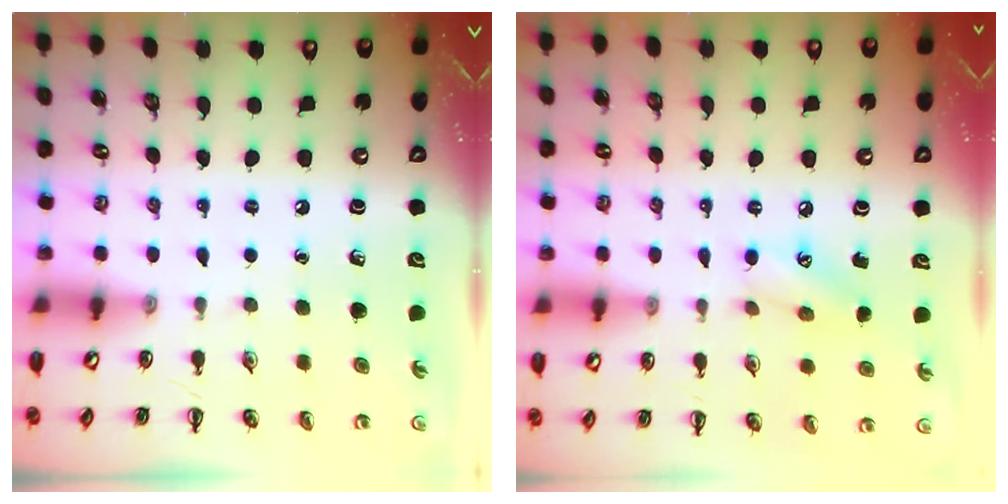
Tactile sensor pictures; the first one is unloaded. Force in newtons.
{"total": 8.2, "press": 8.1, "slide": 1.3}